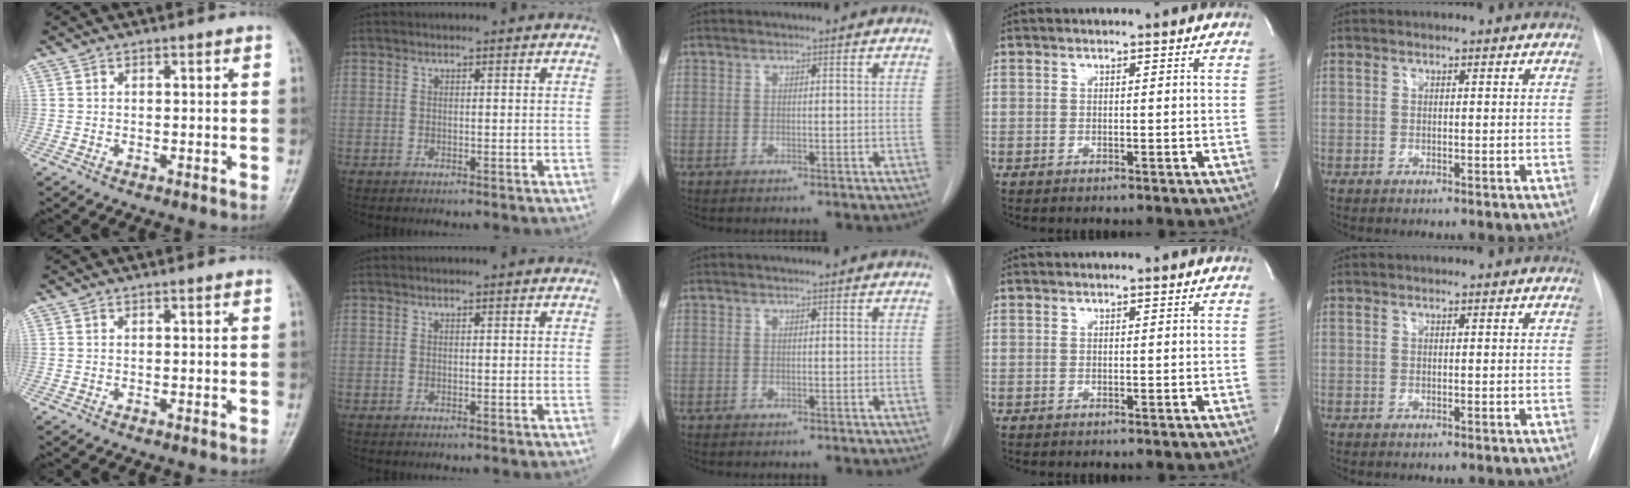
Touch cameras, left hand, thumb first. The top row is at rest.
{}